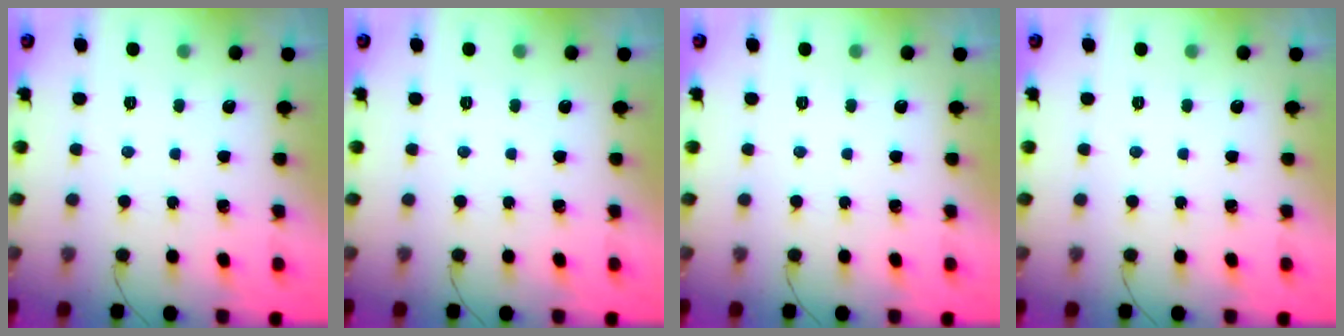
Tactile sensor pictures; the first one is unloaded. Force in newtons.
{"total": 0.0}
{"total": 0.0}
{"total": 0.0}